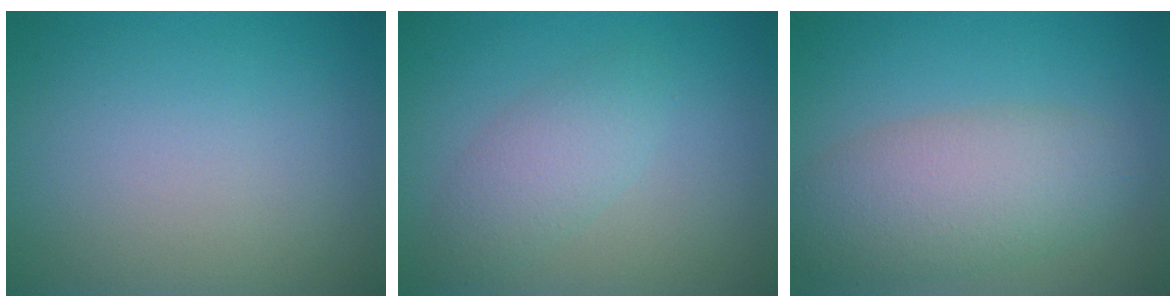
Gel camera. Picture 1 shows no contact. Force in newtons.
{"total": 2.8, "press": 2.8, "slide": 0.2}
{"total": 5.8, "press": 5.7, "slide": 0.4}